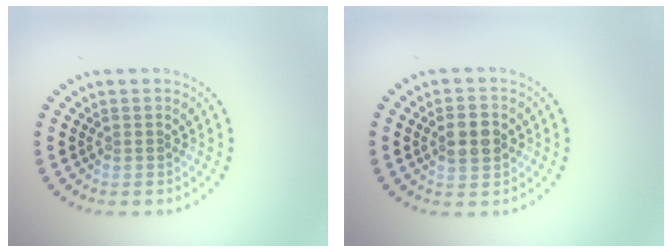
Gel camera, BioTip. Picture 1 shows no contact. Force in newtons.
{"total": 3.3, "press": 3.2, "slide": 0.3}